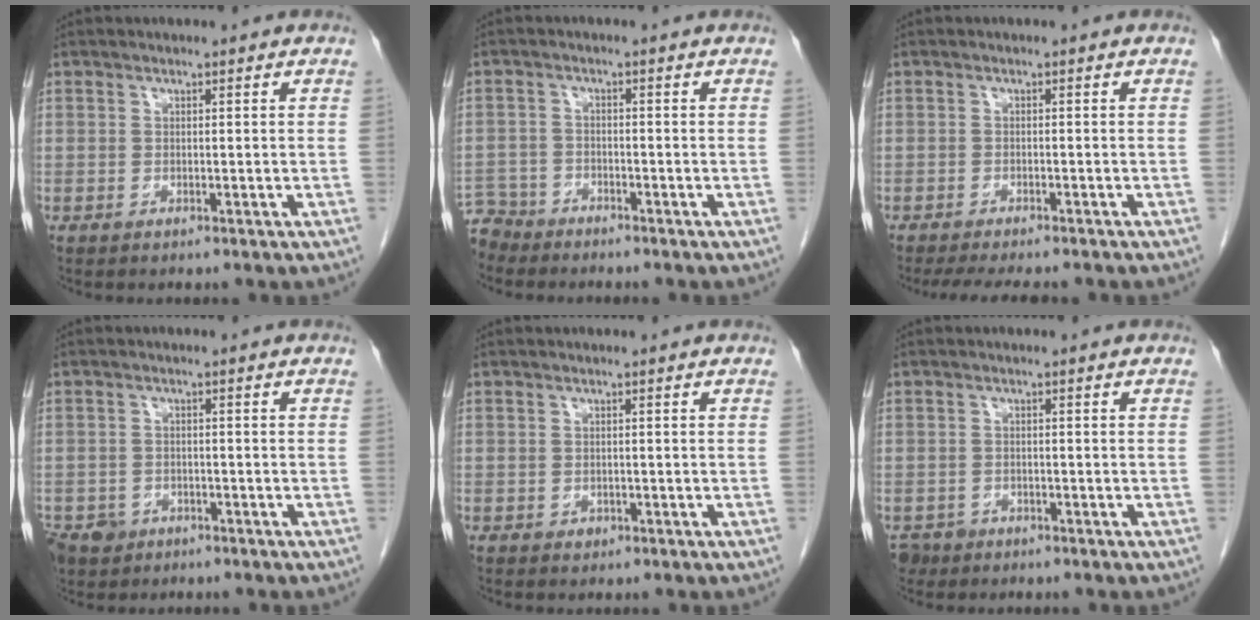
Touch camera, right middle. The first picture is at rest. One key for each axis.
{"total": 4.6, "fx": -4.3, "fy": 1.4, "fz": -0.8, "tx": 0.016, "ty": -0.008, "tz": -0.083}
{"total": 8.2, "fx": -7.0, "fy": 1.6, "fz": 3.8, "tx": -0.052, "ty": -0.010, "tz": -0.099}
{"total": 5.6, "fx": -3.5, "fy": 4.3, "fz": 1.3, "tx": -0.027, "ty": 0.003, "tz": -0.053}
{"total": 0.5, "fx": -0.3, "fy": 0.4, "fz": 0.1, "tx": -0.003, "ty": 0.001, "tz": -0.003}
{"total": 2.6, "fx": -1.8, "fy": 1.8, "fz": 0.0, "tx": -0.005, "ty": 0.004, "tz": -0.030}